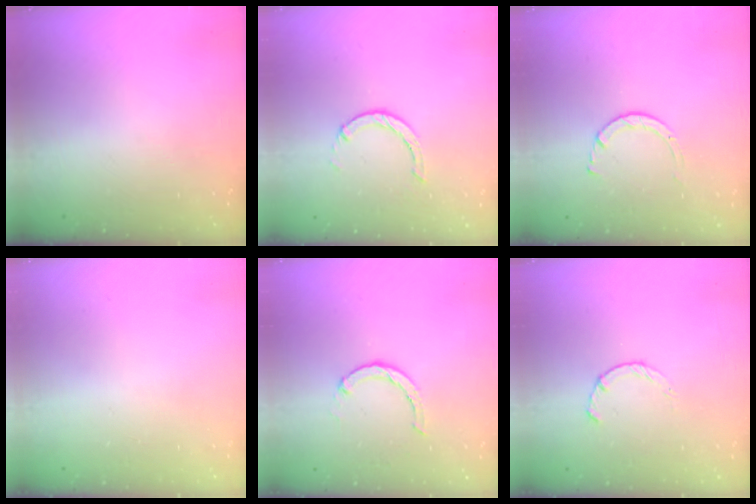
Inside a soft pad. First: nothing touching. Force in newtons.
{"total": 1.0, "press": 0.9, "slide": 0.3}
{"total": 2.9, "press": 2.9, "slide": 0.2}
{"total": 2.6, "press": 2.6, "slide": 0.2}
{"total": 3.0, "press": 3.0, "slide": 0.4}
{"total": 2.2, "press": 2.2, "slide": 0.4}